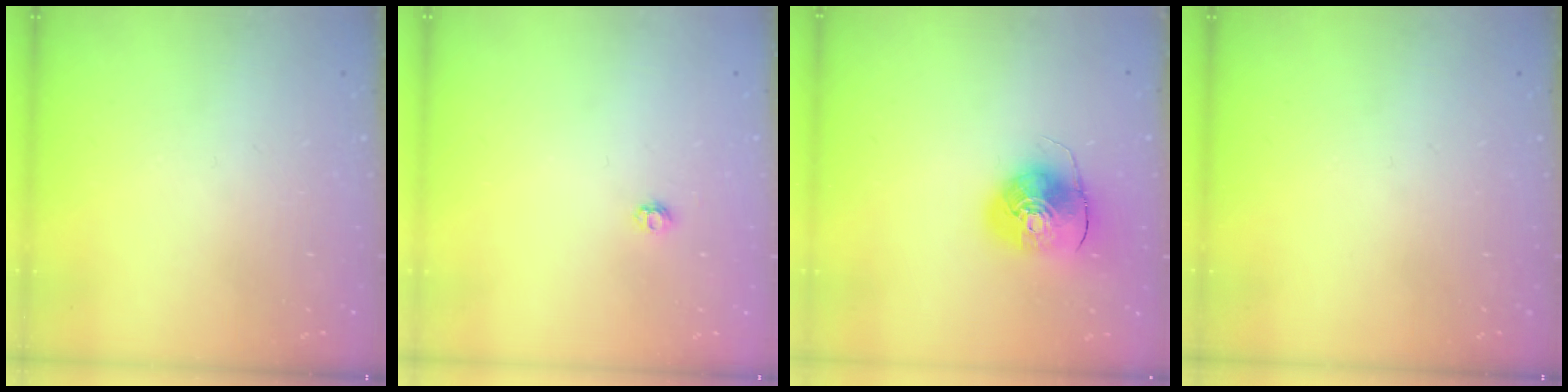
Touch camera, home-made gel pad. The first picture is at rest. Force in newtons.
{"total": 2.9, "press": 2.9, "slide": 0.4}
{"total": 9.4, "press": 9.2, "slide": 1.5}
{"total": 0.0}